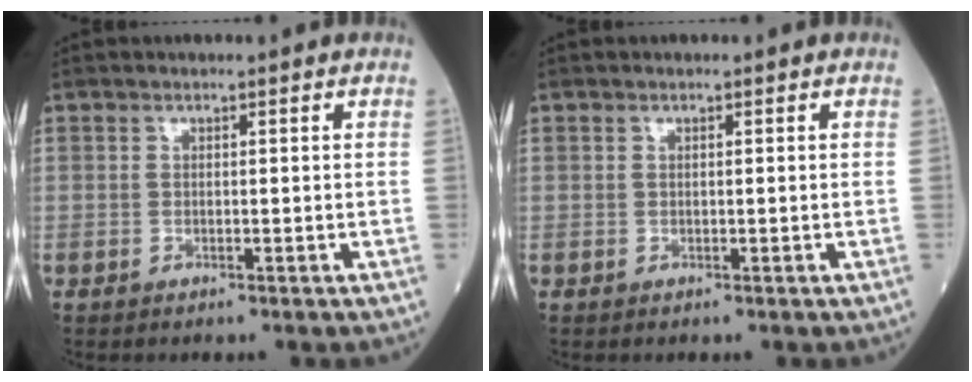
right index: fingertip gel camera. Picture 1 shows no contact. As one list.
[{"total": 0.0}]